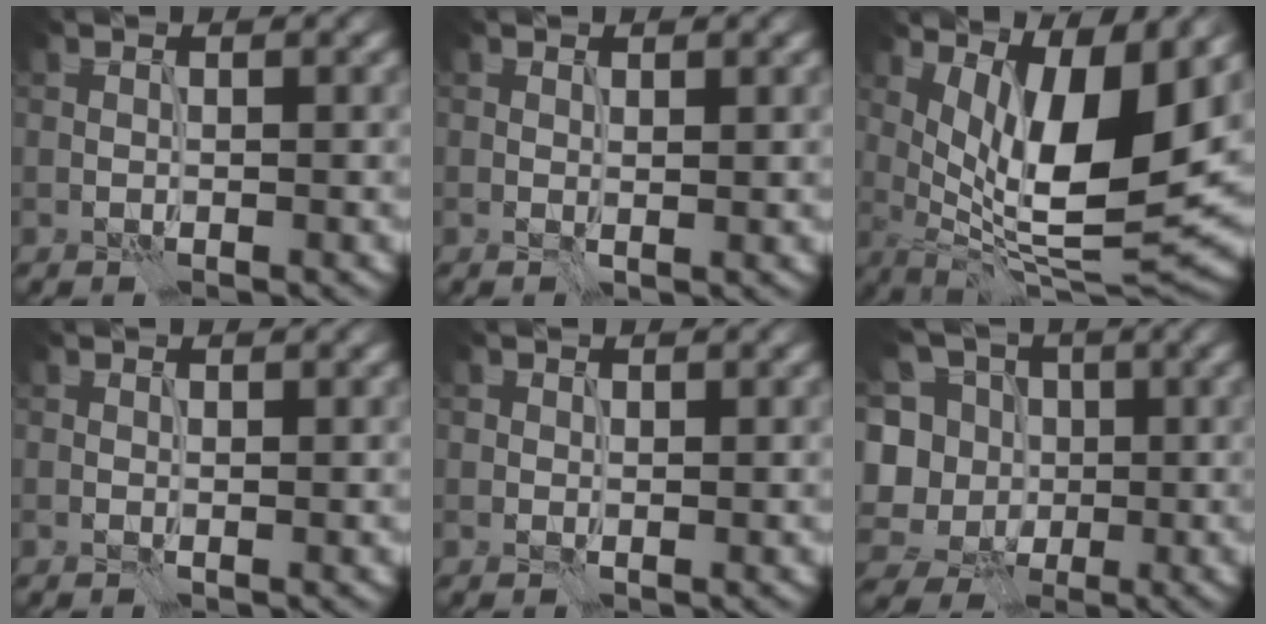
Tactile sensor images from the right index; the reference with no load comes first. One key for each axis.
{"total": 0.6, "fx": 0.4, "fy": 0.1, "fz": 0.4, "tx": -0.007, "ty": -0.003, "tz": 0.008}
{"total": 12.4, "fx": 3.6, "fy": 3.8, "fz": 11.2, "tx": -0.163, "ty": -0.014, "tz": 0.066}
{"total": 0.0}
{"total": 0.6, "fx": 0.4, "fy": 0.4, "fz": 0.2, "tx": -0.001, "ty": -0.002, "tz": 0.008}
{"total": 11.7, "fx": 0.2, "fy": 10.5, "fz": 5.1, "tx": -0.136, "ty": 0.031, "tz": -0.022}